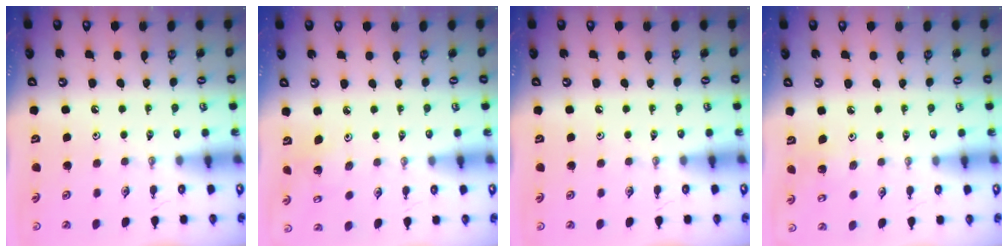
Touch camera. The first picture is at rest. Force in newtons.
{"total": 3.4, "press": 3.4, "slide": 0.2}
{"total": 0.0}
{"total": 4.2, "press": 4.2, "slide": 0.4}